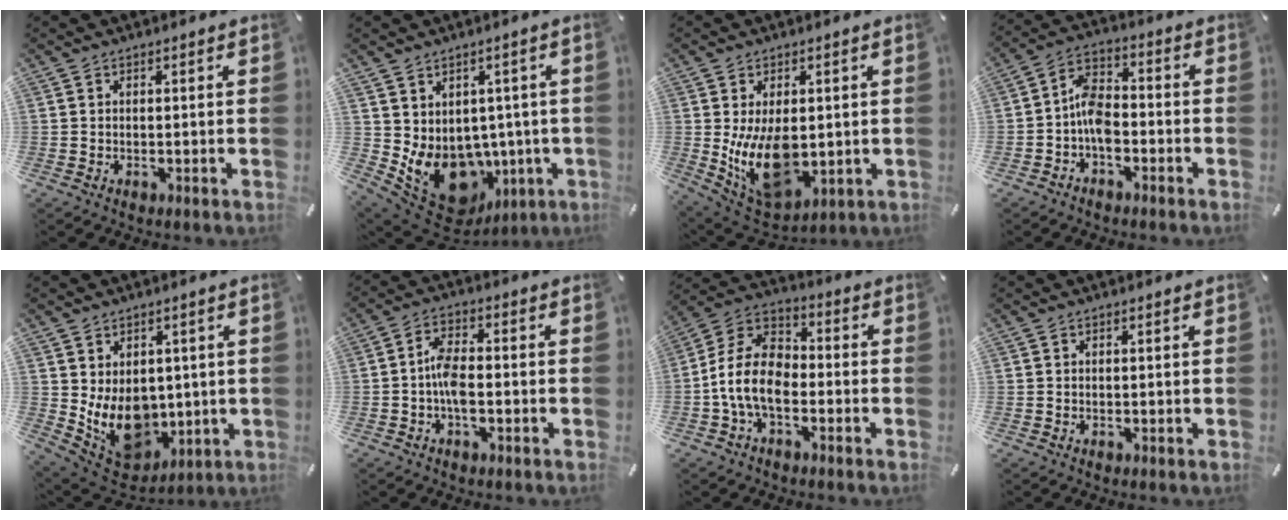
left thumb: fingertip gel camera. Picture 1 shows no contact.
{"total": 11.2, "force": [-2.5, 9.6, 5.1], "torque": [-0.069, -0.017, -0.027]}
{"total": 13.8, "force": [0.0, 8.7, 10.6], "torque": [-0.208, -0.020, 0.003]}
{"total": 7.5, "force": [-2.9, 4.8, 5.0], "torque": [-0.107, 0.021, -0.055]}
{"total": 11.8, "force": [0.3, 9.7, 6.6], "torque": [-0.122, -0.027, 0.017]}
{"total": 6.0, "force": [-1.7, 2.8, 5.1], "torque": [-0.104, 0.008, -0.033]}
{"total": 11.5, "force": [-4.7, 6.9, 7.9], "torque": [-0.176, 0.019, -0.091]}
{"total": 0.0}